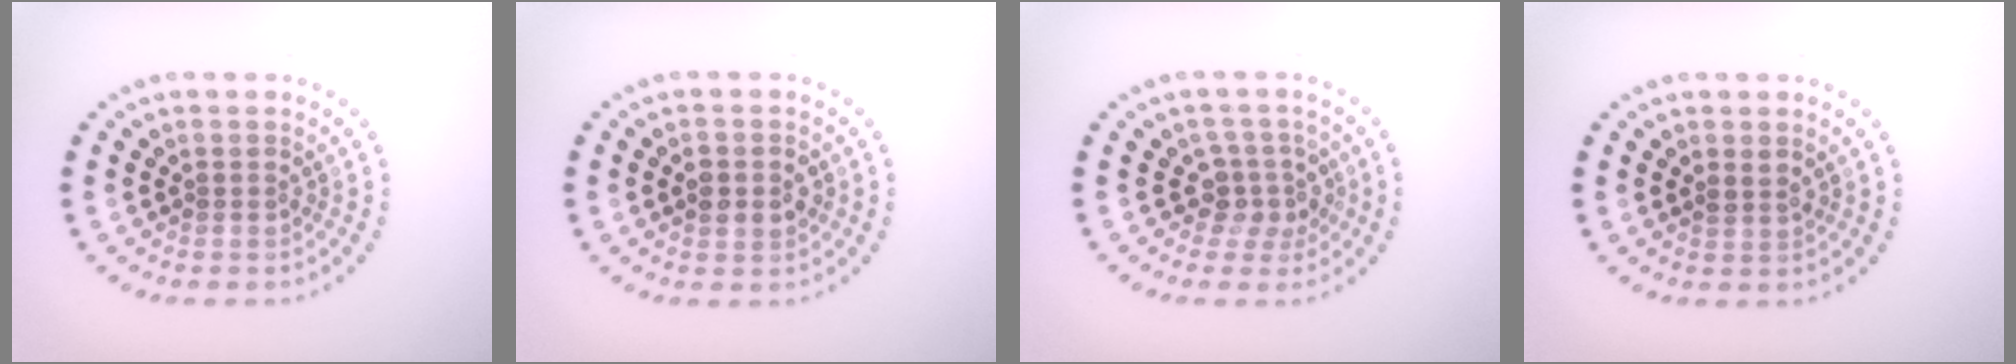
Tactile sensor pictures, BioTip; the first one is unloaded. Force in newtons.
{"total": 2.8, "press": 2.8, "slide": 0.2}
{"total": 2.5, "press": 1.9, "slide": 1.6}
{"total": 0.9, "press": 0.8, "slide": 0.4}